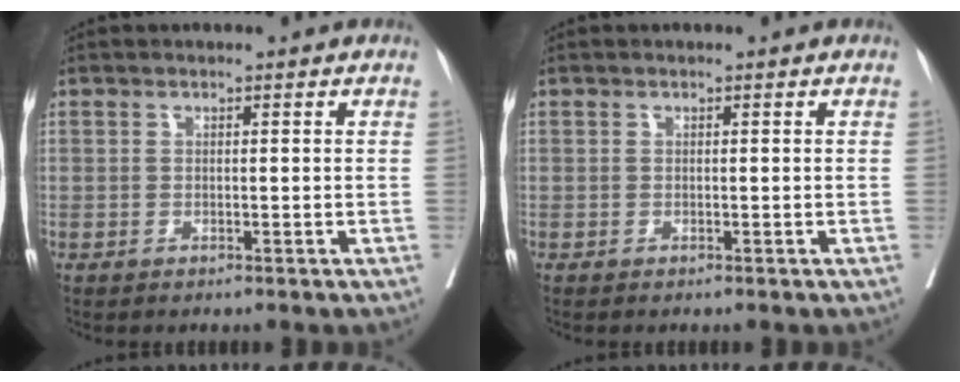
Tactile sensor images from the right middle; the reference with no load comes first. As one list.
[{"total": 0.0}]